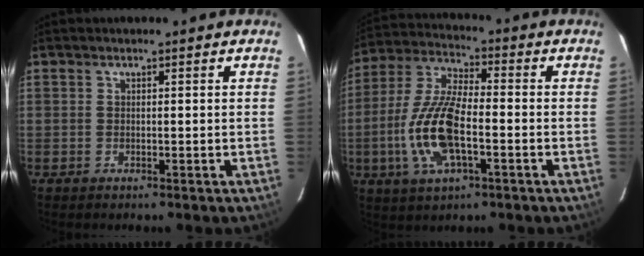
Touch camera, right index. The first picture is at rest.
{"total": 14.0, "force": [-3.7, 5.2, 12.4], "torque": [-0.266, -0.001, -0.075]}